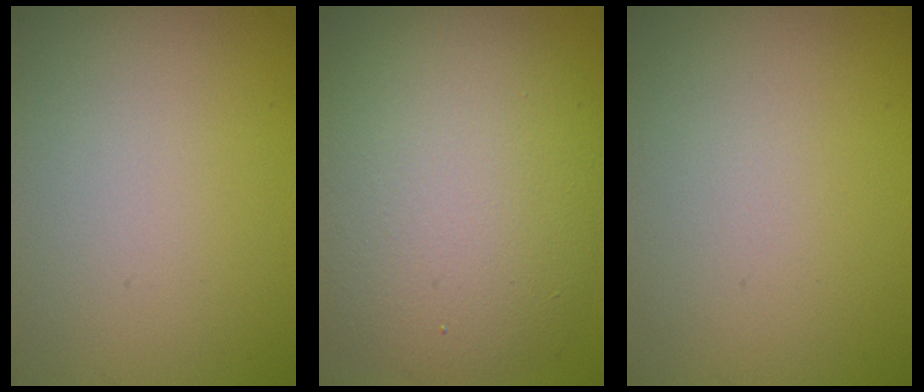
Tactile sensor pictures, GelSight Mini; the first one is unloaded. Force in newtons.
{"total": 10.1, "press": 10.1, "slide": 0.6}
{"total": 0.0}